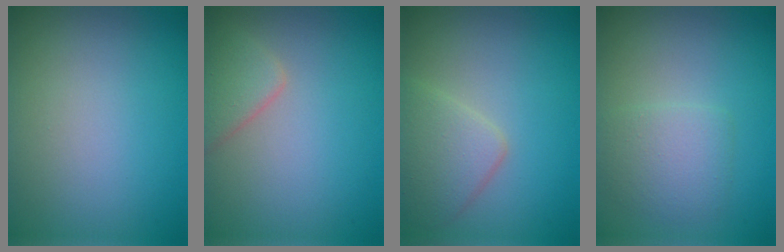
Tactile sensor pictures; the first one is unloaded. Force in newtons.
{"total": 2.3, "press": 2.3, "slide": 0.1}
{"total": 3.5, "press": 3.5, "slide": 0.3}
{"total": 2.8, "press": 2.8, "slide": 0.1}